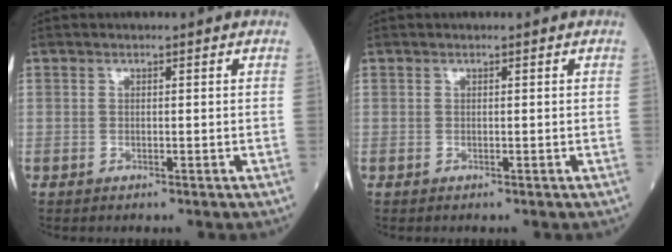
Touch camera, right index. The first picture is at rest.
{"total": 0.0}